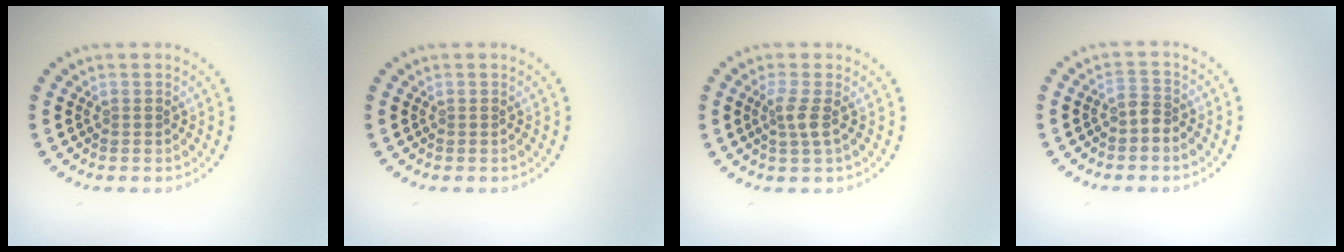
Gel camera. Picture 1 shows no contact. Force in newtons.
{"total": 0.0}
{"total": 1.7, "press": 1.4, "slide": 1.0}
{"total": 1.6, "press": 1.2, "slide": 1.1}